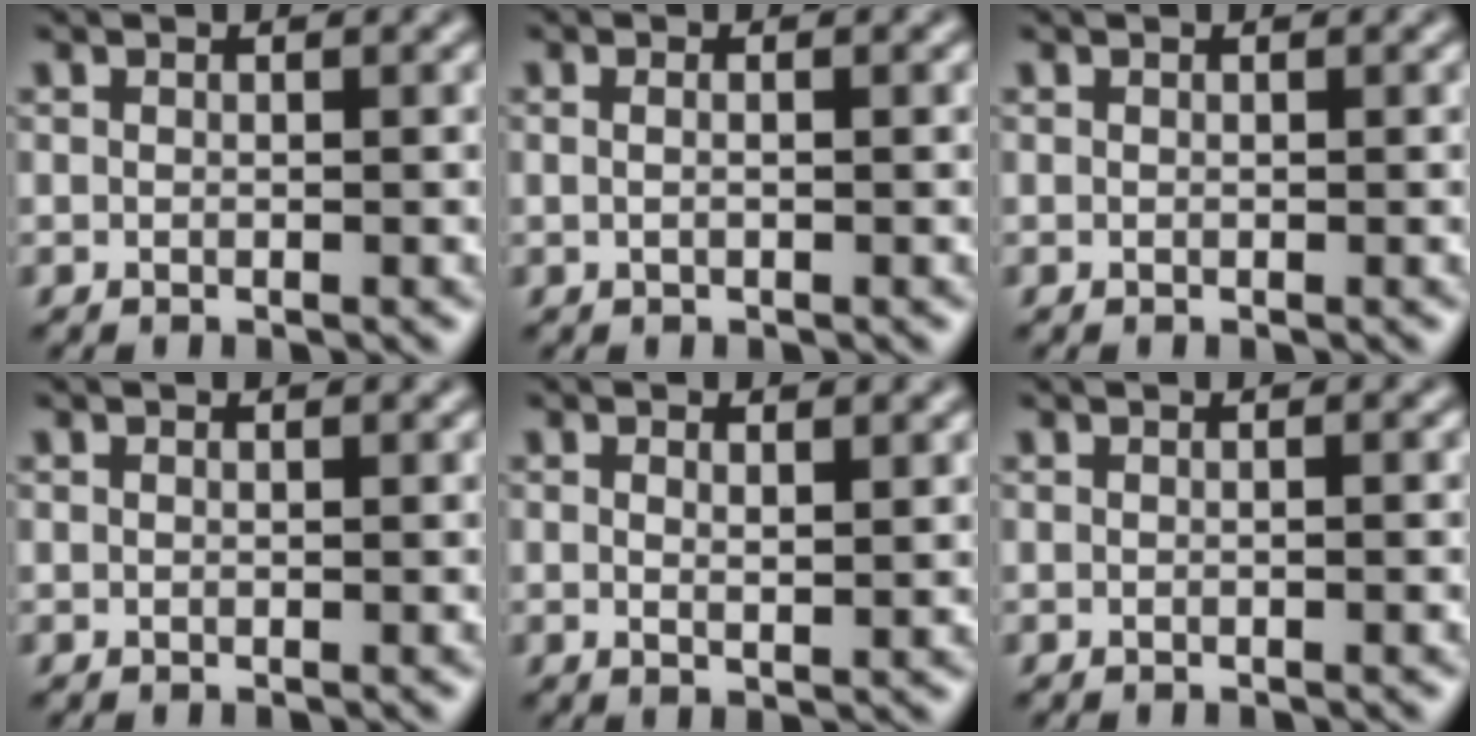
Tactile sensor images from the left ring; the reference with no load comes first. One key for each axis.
{"total": 1.6, "fx": 0.6, "fy": 0.8, "fz": 1.3, "tx": -0.008, "ty": -0.001, "tz": -0.010}
{"total": 0.0}
{"total": 0.0}
{"total": 1.6, "fx": 0.7, "fy": 0.4, "fz": 1.4, "tx": -0.023, "ty": -0.004, "tz": 0.013}
{"total": 0.8, "fx": -0.1, "fy": 0.2, "fz": 0.8, "tx": -0.009, "ty": 0.000, "tz": -0.003}